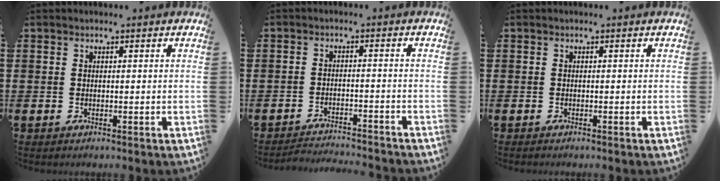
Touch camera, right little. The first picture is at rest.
{"total": 2.4, "force": [-2.4, -0.1, 0.0], "torque": [-0.004, 0.002, -0.050]}
{"total": 0.0}